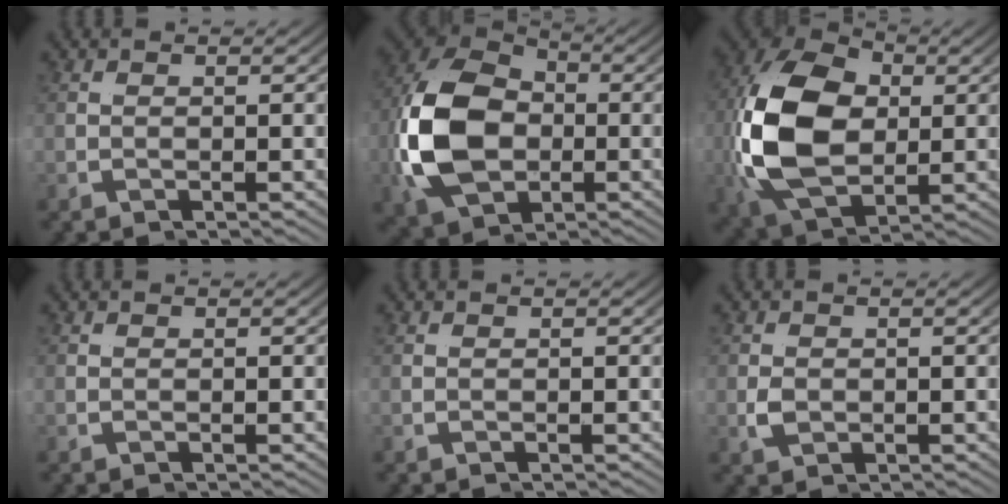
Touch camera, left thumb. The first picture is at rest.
{"total": 16.1, "force": [-0.3, 10.6, 12.1], "torque": [-0.273, -0.034, 0.014]}
{"total": 16.4, "force": [0.1, 10.7, 12.5], "torque": [-0.289, -0.037, 0.021]}
{"total": 0.0}
{"total": 0.0}
{"total": 1.1, "force": [0.2, 1.0, 0.5], "torque": [-0.010, -0.005, 0.009]}